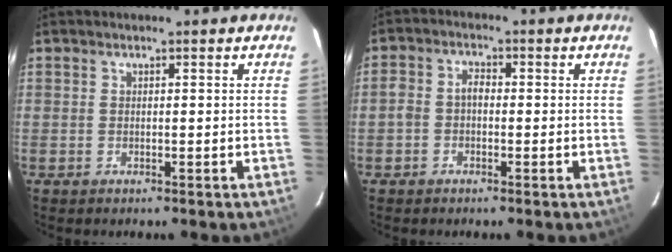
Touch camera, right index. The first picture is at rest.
{"total": 2.9, "force": [-1.1, 2.0, 1.8], "torque": [-0.039, 0.012, -0.024]}